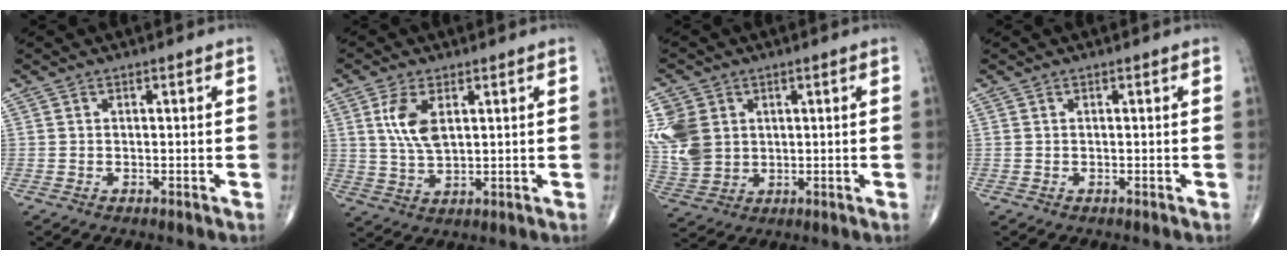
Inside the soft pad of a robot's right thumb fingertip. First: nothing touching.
{"total": 7.1, "force": [2.3, 3.5, 5.8], "torque": [-0.118, -0.009, 0.051]}
{"total": 10.7, "force": [2.3, 8.7, 5.9], "torque": [-0.122, -0.003, 0.058]}
{"total": 0.0}